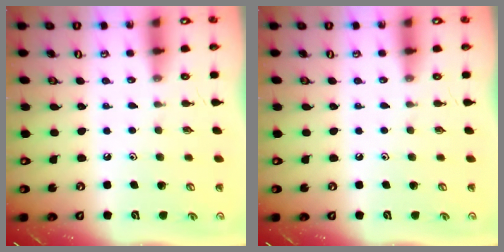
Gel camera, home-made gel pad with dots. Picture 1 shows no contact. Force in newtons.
{"total": 0.0}